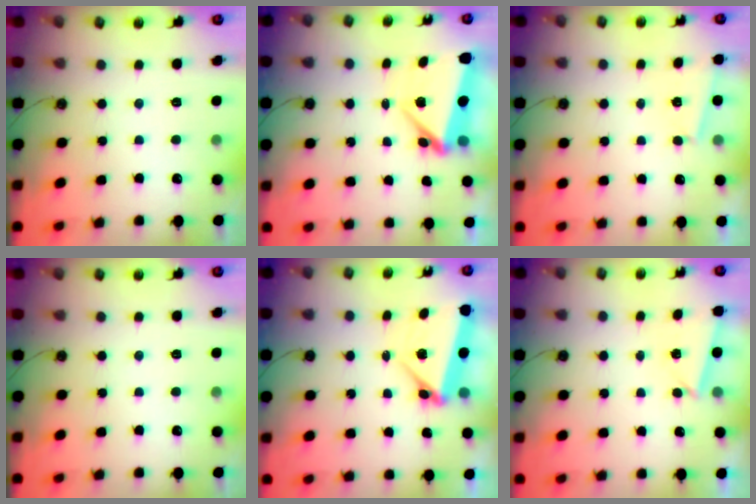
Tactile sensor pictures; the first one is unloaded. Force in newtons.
{"total": 6.6, "press": 6.2, "slide": 2.1}
{"total": 1.7, "press": 1.3, "slide": 1.0}
{"total": 0.0}
{"total": 5.8, "press": 5.8, "slide": 0.6}
{"total": 2.6, "press": 1.9, "slide": 1.8}